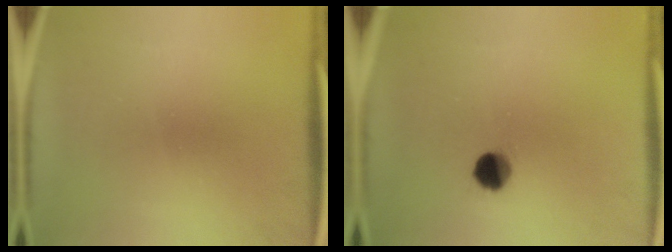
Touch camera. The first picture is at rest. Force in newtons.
{"total": 5.1}